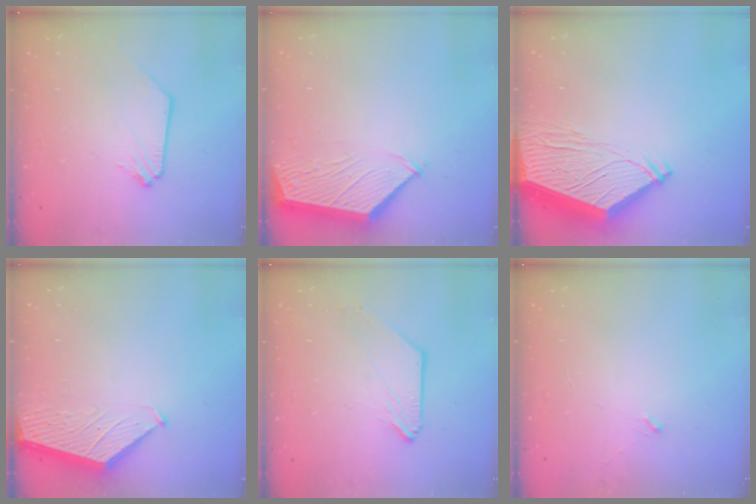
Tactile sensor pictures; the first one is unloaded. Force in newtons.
{"total": 3.8, "press": 3.7, "slide": 0.6}
{"total": 13.7, "press": 13.6, "slide": 1.7}
{"total": 1.5, "press": 1.5, "slide": 0.2}
{"total": 1.1, "press": 1.0, "slide": 0.4}
{"total": 1.6, "press": 1.6, "slide": 0.4}